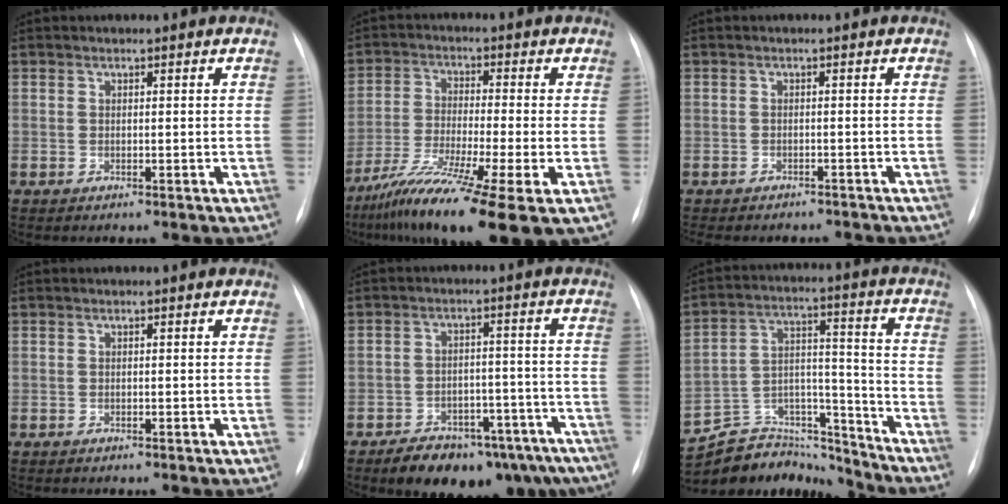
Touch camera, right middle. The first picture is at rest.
{"total": 15.0, "force": [-8.2, 0.8, 12.5], "torque": [-0.219, -0.038, -0.143]}
{"total": 9.3, "force": [-8.1, 3.8, 2.7], "torque": [-0.048, 0.003, -0.094]}
{"total": 0.0}
{"total": 16.3, "force": [-12.5, 7.2, 7.8], "torque": [-0.062, 0.033, -0.160]}
{"total": 15.7, "force": [-15.2, 3.8, 1.1], "torque": [-0.011, 0.060, -0.246]}